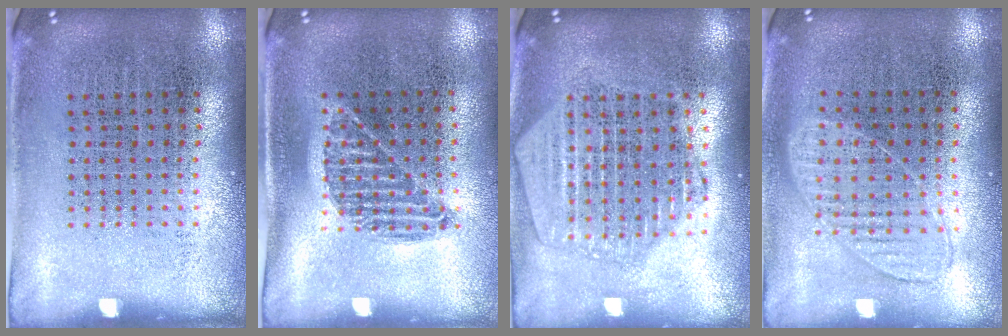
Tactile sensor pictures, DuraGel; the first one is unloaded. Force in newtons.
{"total": 0.9, "press": 0.8, "slide": 0.5}
{"total": 2.0, "press": 1.9, "slide": 0.8}
{"total": 0.9, "press": 0.9, "slide": 0.4}